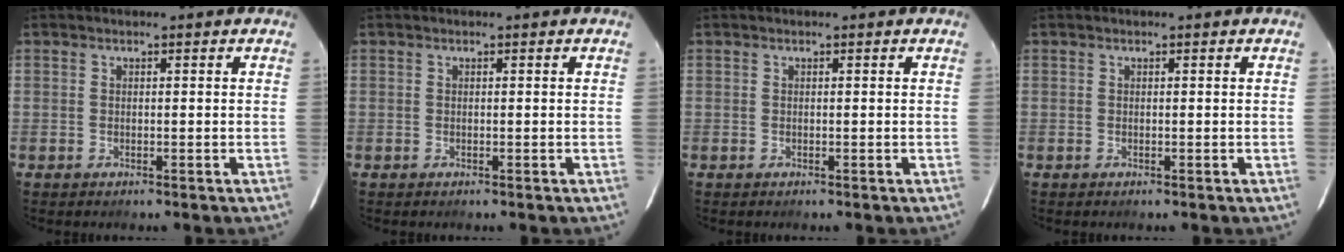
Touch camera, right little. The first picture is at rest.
{"total": 0.0}
{"total": 0.0}
{"total": 0.0}